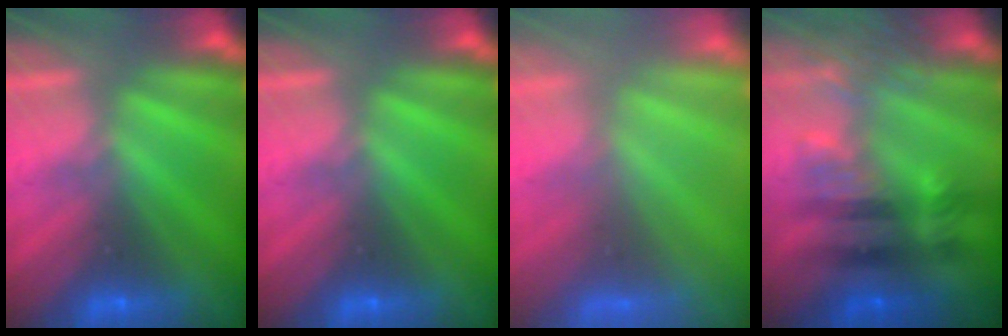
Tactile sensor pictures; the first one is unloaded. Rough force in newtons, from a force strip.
{"total": 0.0}
{"total": 7.4}
{"total": 6.7}